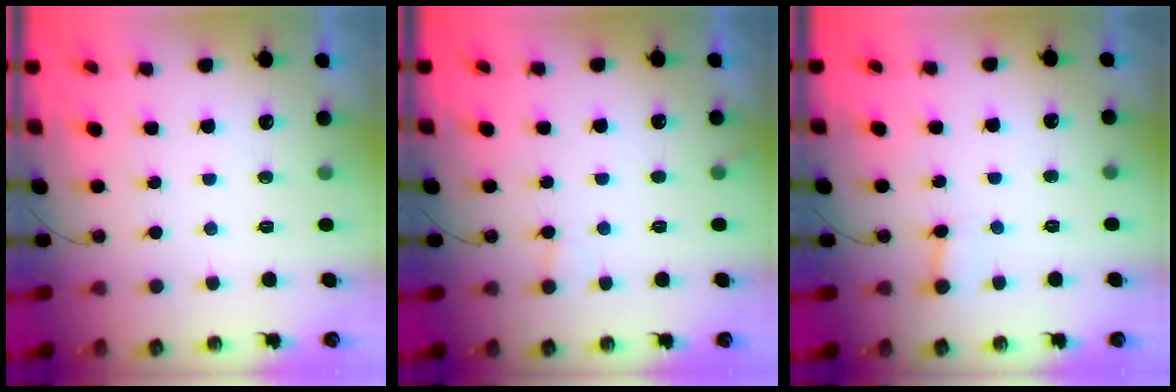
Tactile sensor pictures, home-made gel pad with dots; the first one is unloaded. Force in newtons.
{"total": 5.5, "press": 5.5, "slide": 0.7}
{"total": 2.2, "press": 2.2, "slide": 0.3}